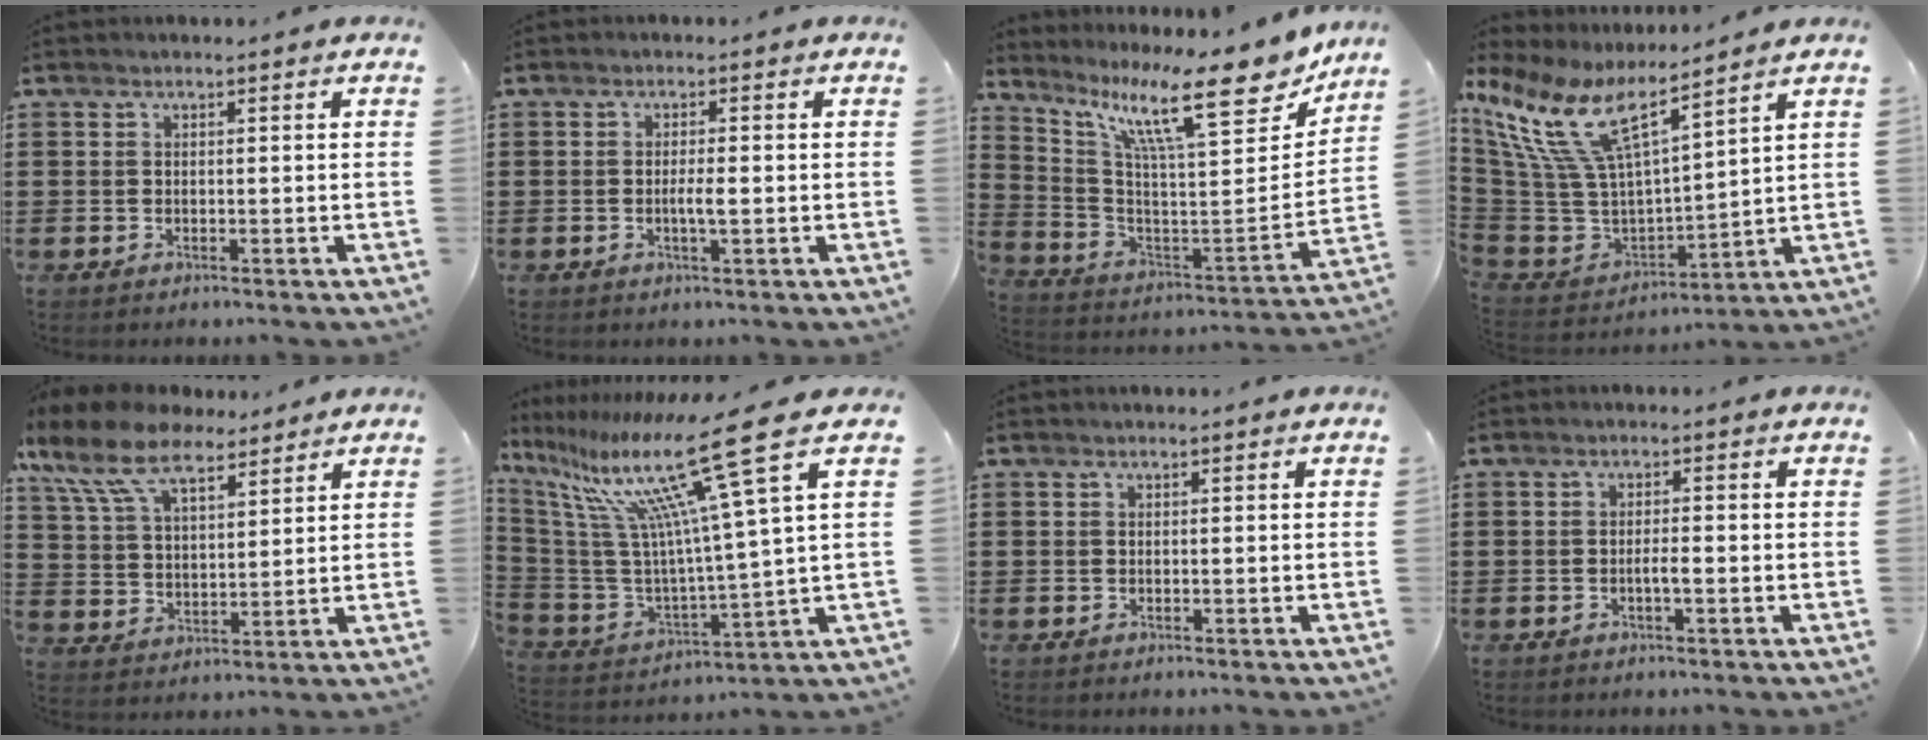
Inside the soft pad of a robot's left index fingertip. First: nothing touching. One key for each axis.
{"total": 2.4, "fx": -0.3, "fy": 0.3, "fz": 2.4, "tx": -0.044, "ty": -0.003, "tz": -0.006}
{"total": 15.5, "fx": 10.6, "fy": 2.4, "fz": 11.0, "tx": -0.213, "ty": -0.067, "tz": 0.167}
{"total": 12.0, "fx": 7.3, "fy": 3.8, "fz": 8.8, "tx": -0.224, "ty": -0.059, "tz": 0.124}
{"total": 11.2, "fx": 8.3, "fy": 4.4, "fz": 6.2, "tx": -0.153, "ty": -0.017, "tz": 0.152}
{"total": 18.7, "fx": 11.6, "fy": 0.8, "fz": 14.6, "tx": -0.312, "ty": -0.078, "tz": 0.173}
{"total": 0.0}
{"total": 1.8, "fx": -0.6, "fy": 0.3, "fz": 1.7, "tx": -0.032, "ty": 0.001, "tz": -0.010}